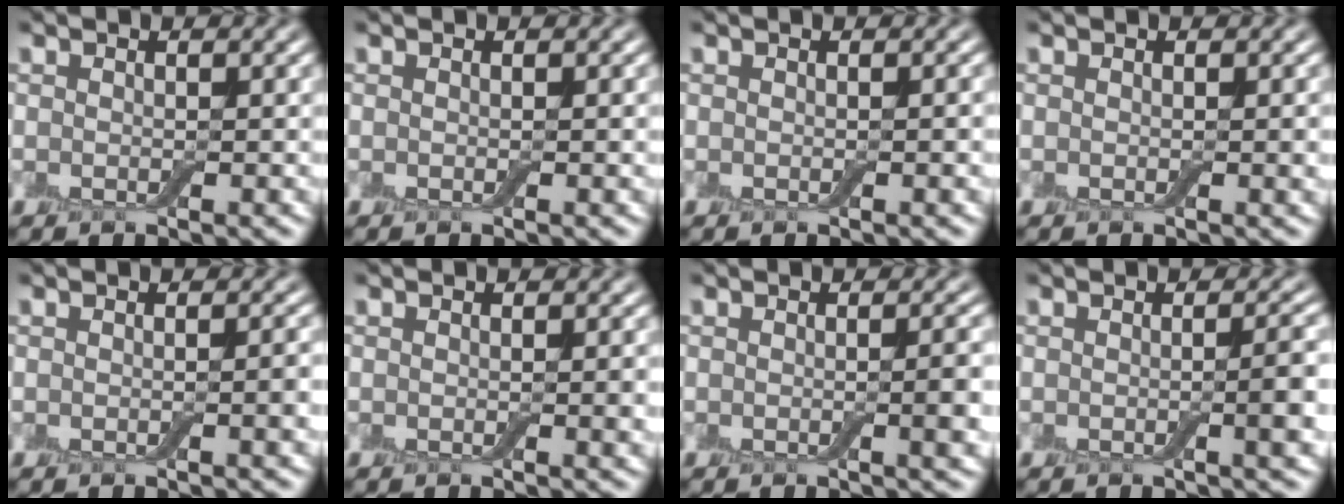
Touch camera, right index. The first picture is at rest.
{"total": 0.0}
{"total": 0.6, "force": [-0.1, 0.0, 0.6], "torque": [-0.007, 0.001, 0.000]}
{"total": 0.6, "force": [0.0, 0.1, 0.6], "torque": [-0.006, -0.001, 0.000]}
{"total": 1.5, "force": [-0.1, 0.3, 1.5], "torque": [-0.018, 0.000, -0.002]}
{"total": 1.0, "force": [0.0, 0.1, 0.9], "torque": [-0.011, -0.001, 0.000]}
{"total": 2.4, "force": [-0.2, 0.5, 2.4], "torque": [-0.027, 0.001, -0.004]}
{"total": 2.9, "force": [-0.2, 0.6, 2.8], "torque": [-0.032, 0.003, -0.005]}